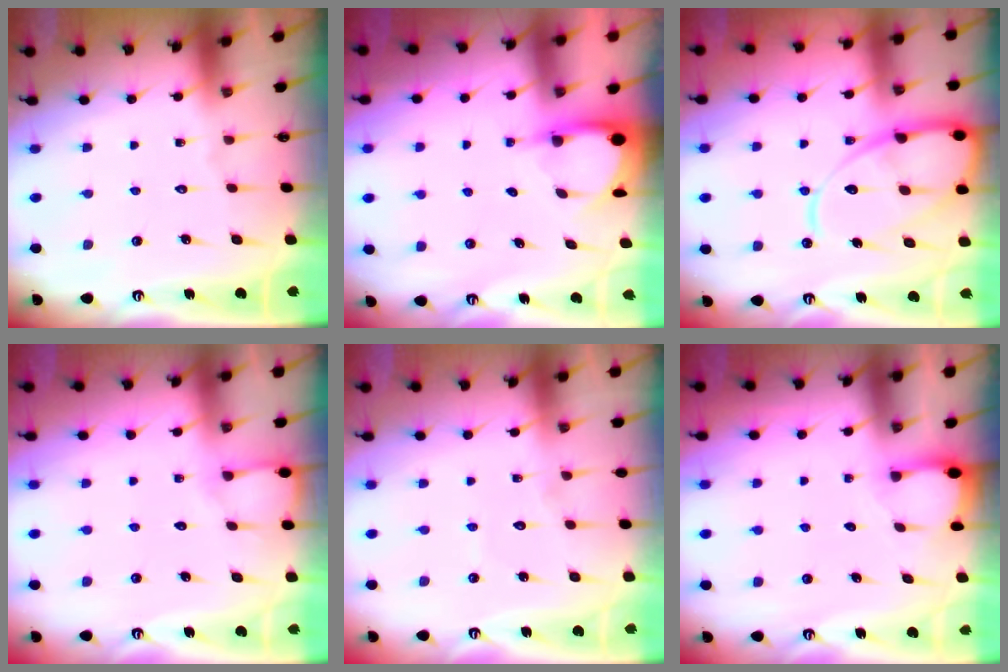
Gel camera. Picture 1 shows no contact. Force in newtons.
{"total": 3.5, "press": 3.5, "slide": 0.2}
{"total": 16.1, "press": 16.1, "slide": 1.3}
{"total": 3.5, "press": 3.5, "slide": 0.5}
{"total": 3.0, "press": 3.0, "slide": 0.2}
{"total": 2.1, "press": 2.1, "slide": 0.3}